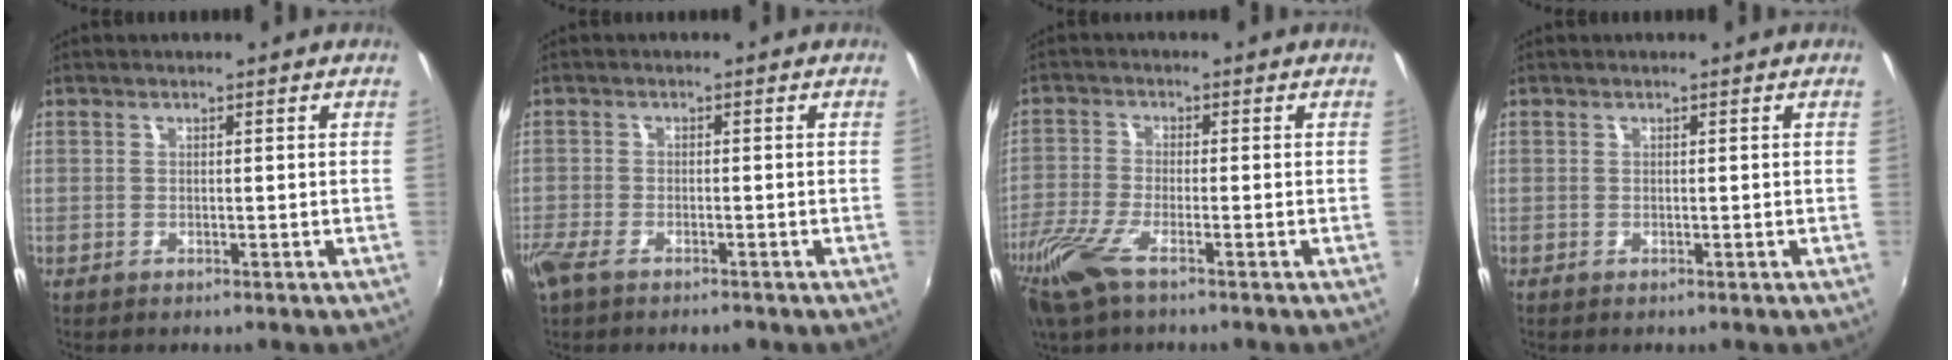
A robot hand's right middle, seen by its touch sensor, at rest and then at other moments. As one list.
[{"total": 5.4, "force": [-3.9, 2.0, 3.2], "torque": [-0.083, -0.017, -0.076]}, {"total": 9.7, "force": [-6.2, 2.5, 7.0], "torque": [-0.174, -0.029, -0.127]}, {"total": 0.0}]